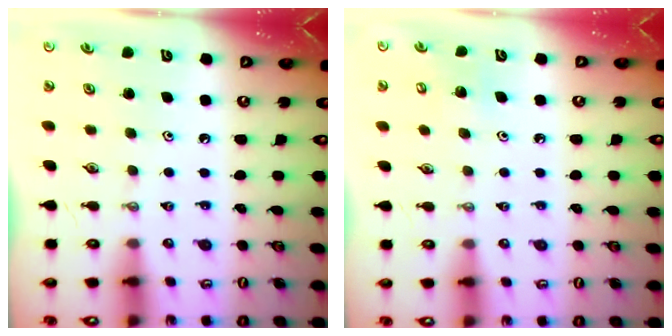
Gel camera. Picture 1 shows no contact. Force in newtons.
{"total": 5.6, "press": 5.6, "slide": 0.9}